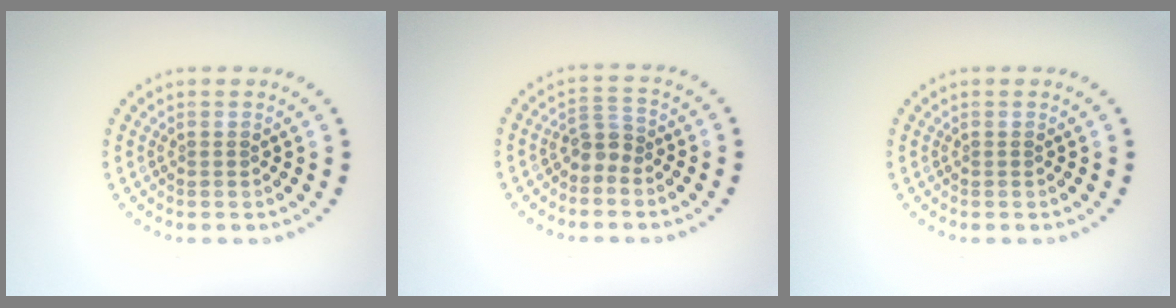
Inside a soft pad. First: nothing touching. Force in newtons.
{"total": 2.0, "press": 1.6, "slide": 1.2}
{"total": 0.0}